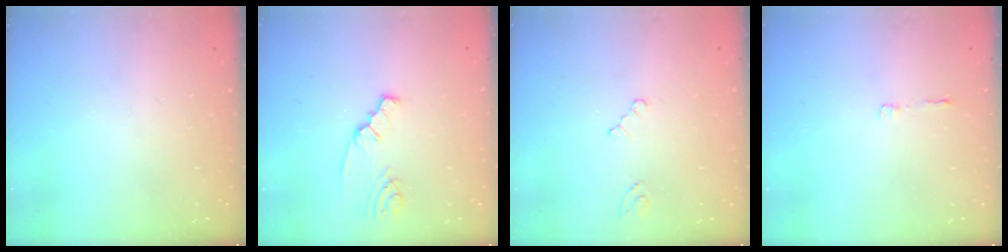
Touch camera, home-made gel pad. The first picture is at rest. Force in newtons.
{"total": 2.0, "press": 2.0, "slide": 0.2}
{"total": 3.6, "press": 3.6, "slide": 0.4}
{"total": 2.8, "press": 2.8, "slide": 0.3}